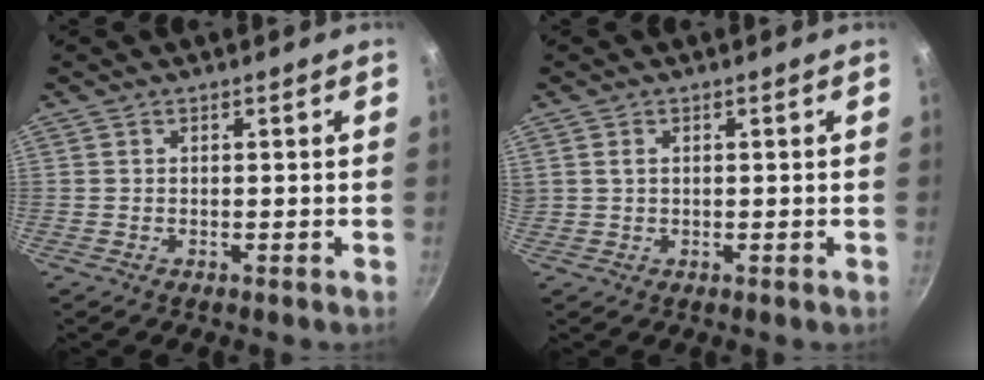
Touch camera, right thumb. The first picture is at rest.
{"total": 1.3, "force": [0.4, 1.0, 0.8], "torque": [-0.011, 0.004, 0.010]}